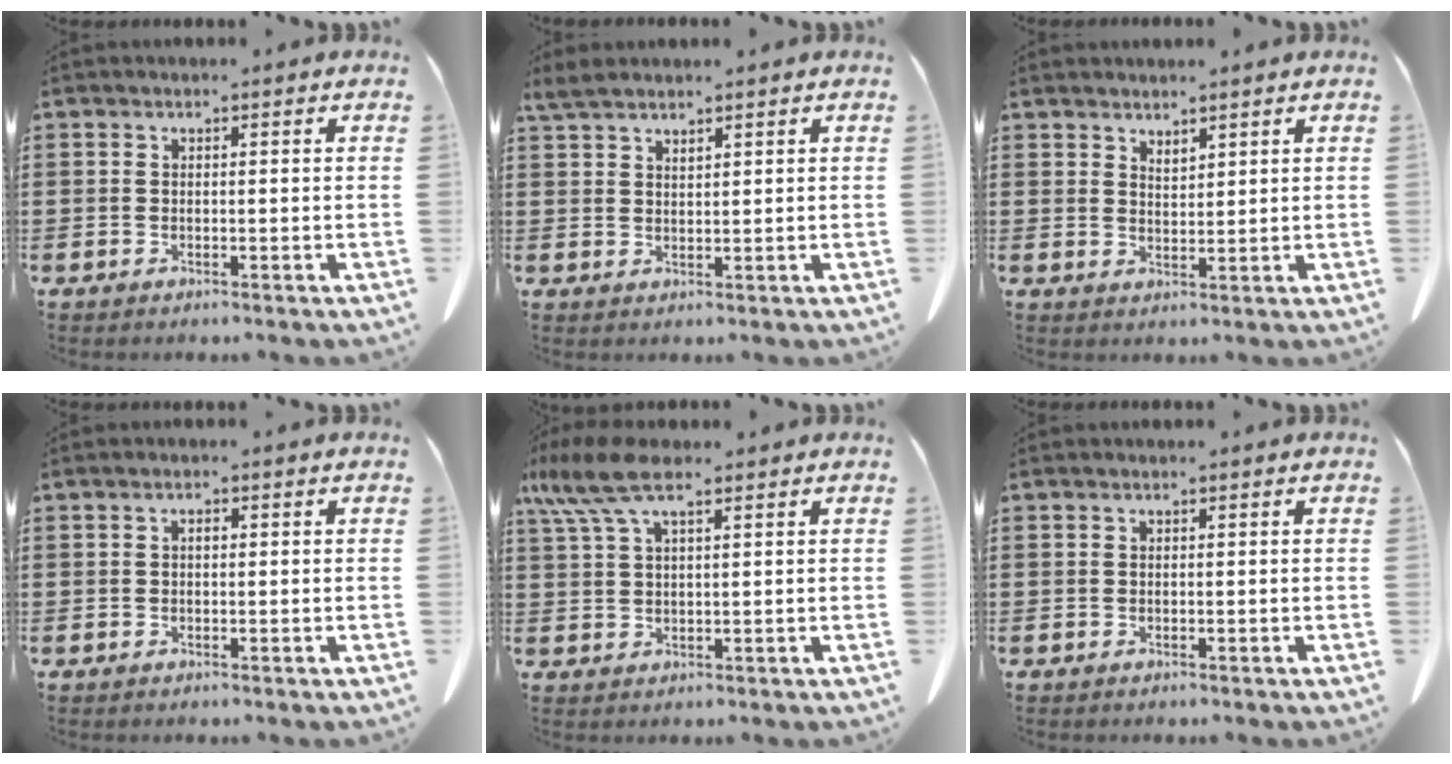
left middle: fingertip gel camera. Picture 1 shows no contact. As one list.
[{"total": 2.5, "force": [2.3, 0.3, 0.9], "torque": [-0.024, 0.000, 0.044]}, {"total": 2.0, "force": [2.0, 0.2, 0.0], "torque": [-0.004, 0.000, 0.039]}, {"total": 0.9, "force": [0.1, 0.4, 0.8], "torque": [-0.017, 0.004, 0.001]}, {"total": 7.6, "force": [4.5, 2.3, 5.8], "torque": [-0.141, -0.008, 0.073]}, {"total": 0.0}]